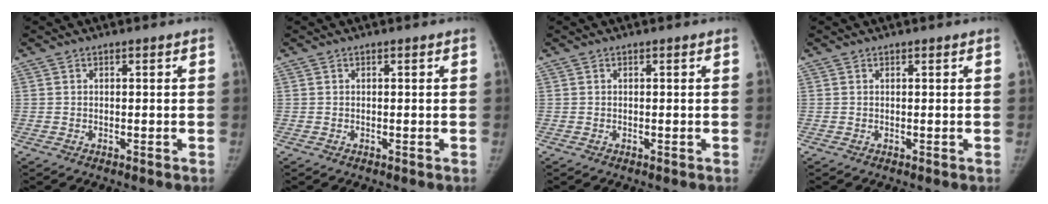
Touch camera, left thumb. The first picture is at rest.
{"total": 0.0}
{"total": 0.0}
{"total": 0.0}